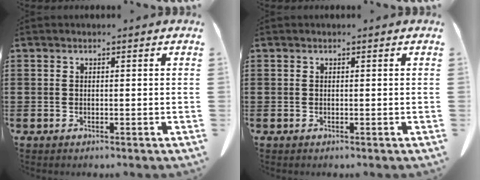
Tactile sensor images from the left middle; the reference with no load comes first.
{"total": 0.0}